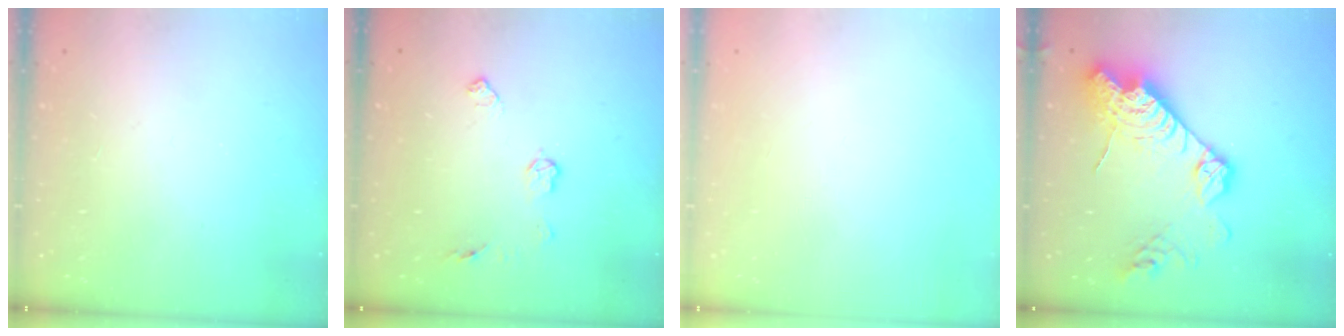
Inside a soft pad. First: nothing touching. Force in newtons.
{"total": 6.3, "press": 6.3, "slide": 0.3}
{"total": 0.0}
{"total": 18.2, "press": 18.1, "slide": 1.8}